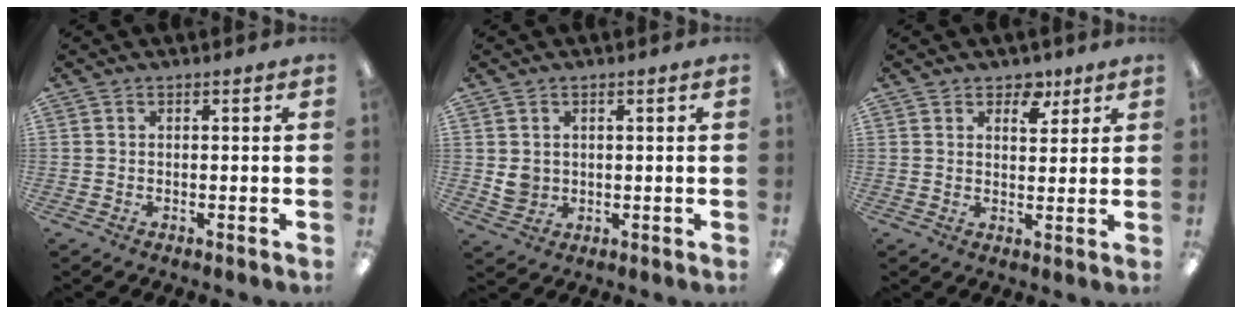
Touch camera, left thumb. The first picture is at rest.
{"total": 3.7, "force": [1.0, 3.4, 1.1], "torque": [-0.009, -0.001, 0.019]}
{"total": 5.6, "force": [3.9, 3.2, 2.4], "torque": [-0.017, -0.017, 0.064]}